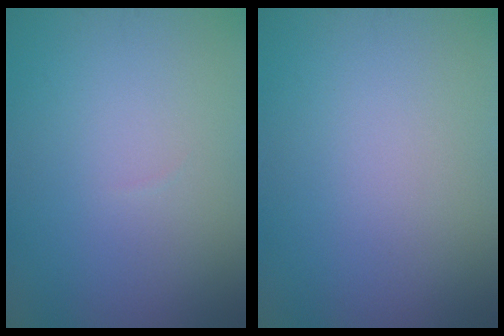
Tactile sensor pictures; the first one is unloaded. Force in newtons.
{"total": 0.0}